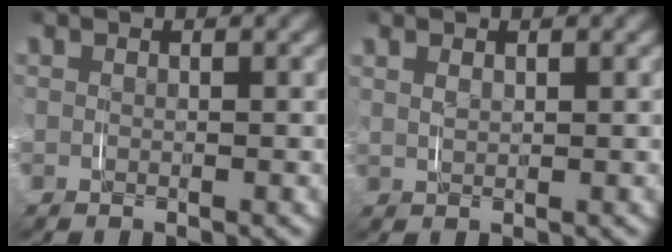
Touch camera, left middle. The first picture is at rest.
{"total": 1.1, "force": [0.6, 0.6, 0.7], "torque": [-0.018, -0.003, 0.016]}